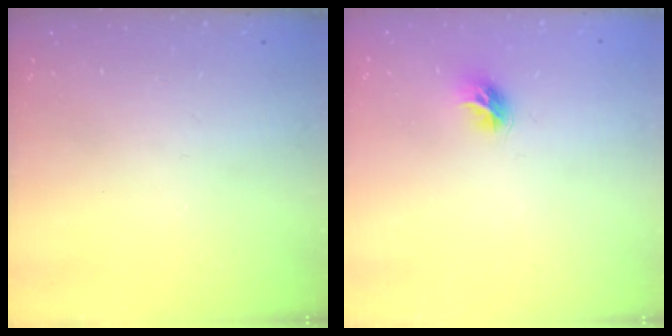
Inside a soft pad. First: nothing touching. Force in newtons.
{"total": 6.8, "press": 6.8, "slide": 0.4}